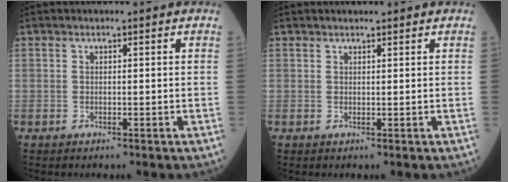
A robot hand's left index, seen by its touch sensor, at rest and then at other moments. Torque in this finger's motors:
{"motor_torque": [-1.28, 0.46, -0.63, -0.13]}